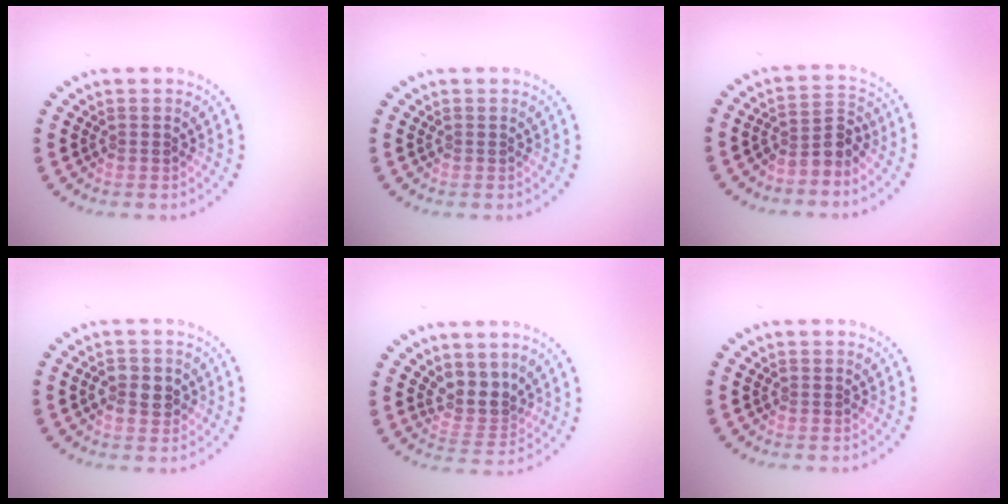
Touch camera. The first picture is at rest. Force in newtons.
{"total": 0.0}
{"total": 2.7, "press": 2.0, "slide": 1.8}
{"total": 2.4, "press": 2.4, "slide": 0.4}
{"total": 2.9, "press": 2.2, "slide": 1.9}
{"total": 0.0}